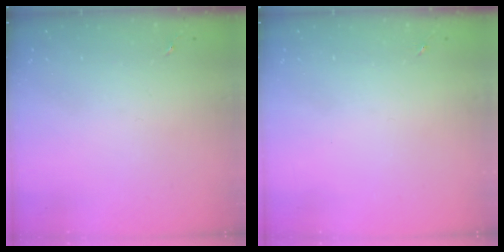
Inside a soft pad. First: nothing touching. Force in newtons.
{"total": 0.0}